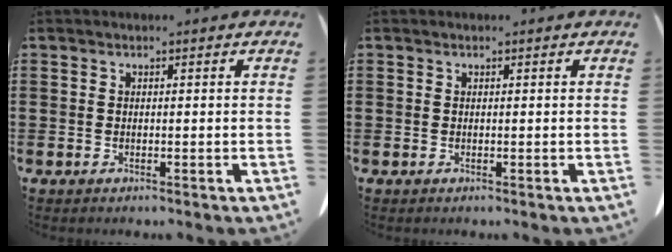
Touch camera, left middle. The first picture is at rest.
{"total": 0.0}